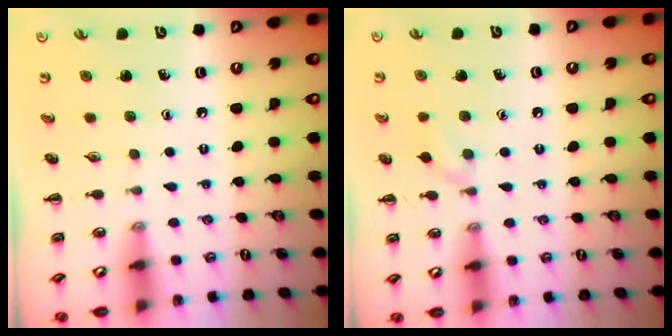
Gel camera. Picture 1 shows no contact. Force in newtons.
{"total": 5.2, "press": 4.8, "slide": 1.8}